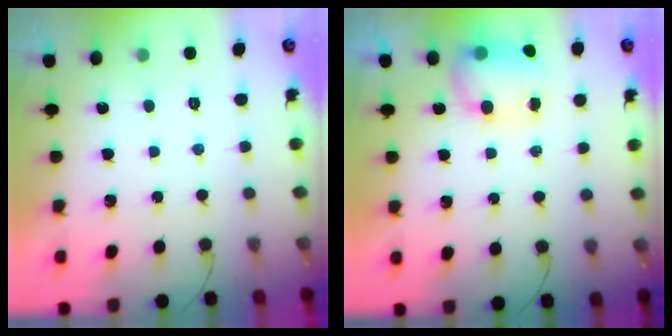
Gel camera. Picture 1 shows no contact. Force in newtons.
{"total": 7.6, "press": 7.6, "slide": 0.7}